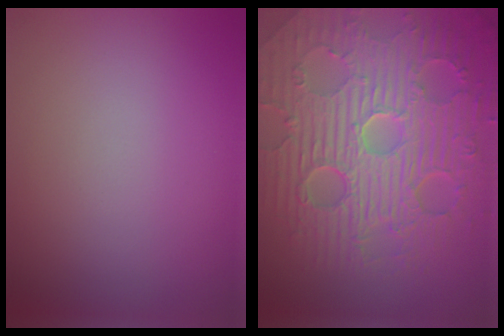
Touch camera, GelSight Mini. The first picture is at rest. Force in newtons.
{"total": 11.5, "press": 7.4, "slide": 8.8}